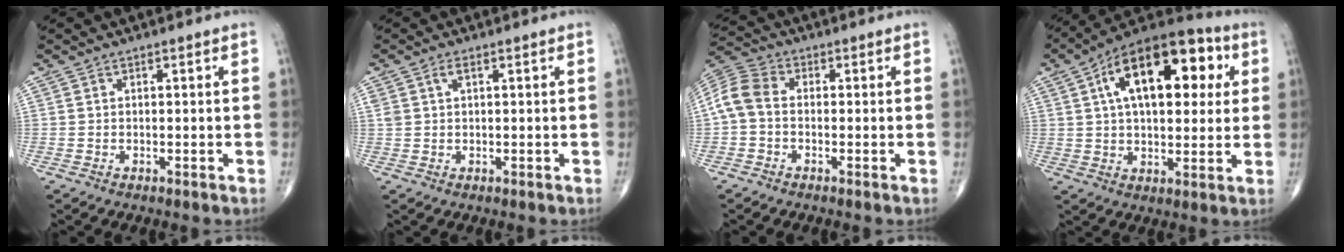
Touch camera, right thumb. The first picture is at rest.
{"total": 2.0, "force": [0.9, 1.0, 1.5], "torque": [-0.036, 0.008, 0.022]}
{"total": 6.8, "force": [-0.6, 4.6, 5.0], "torque": [-0.101, 0.019, -0.027]}
{"total": 22.1, "force": [6.6, 11.3, 17.8], "torque": [-0.247, 0.020, 0.094]}